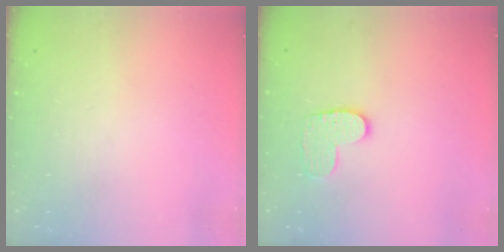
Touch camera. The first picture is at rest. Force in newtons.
{"total": 7.9, "press": 7.9, "slide": 0.3}